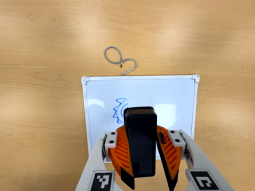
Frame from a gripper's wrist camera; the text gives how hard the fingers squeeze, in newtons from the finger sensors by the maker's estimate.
{"total": 11.3, "left": 10.8, "right": 11.9}